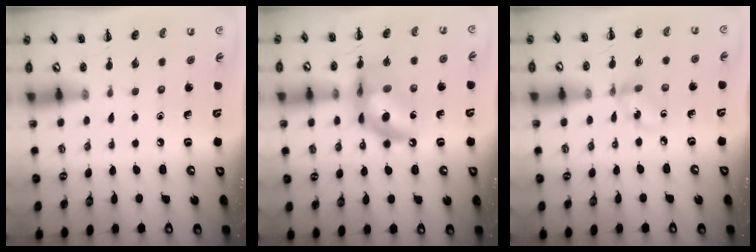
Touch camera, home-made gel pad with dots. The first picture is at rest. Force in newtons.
{"total": 13.4, "press": 12.9, "slide": 3.4}
{"total": 4.4, "press": 4.3, "slide": 0.6}